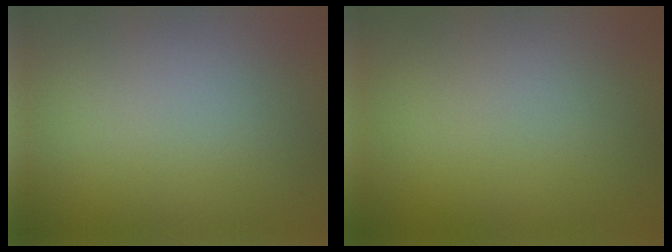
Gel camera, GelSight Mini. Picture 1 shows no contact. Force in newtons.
{"total": 0.0}